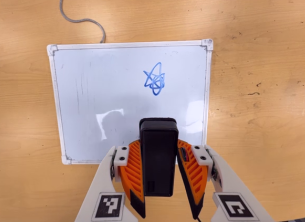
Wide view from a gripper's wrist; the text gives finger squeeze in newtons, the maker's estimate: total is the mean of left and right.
{"total": 6.3, "left": 4.8, "right": 7.8}